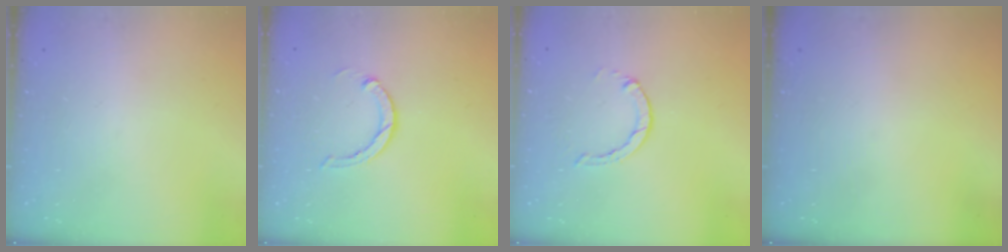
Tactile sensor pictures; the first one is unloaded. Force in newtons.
{"total": 3.1, "press": 3.1, "slide": 0.1}
{"total": 1.3, "press": 1.3, "slide": 0.3}
{"total": 0.0}